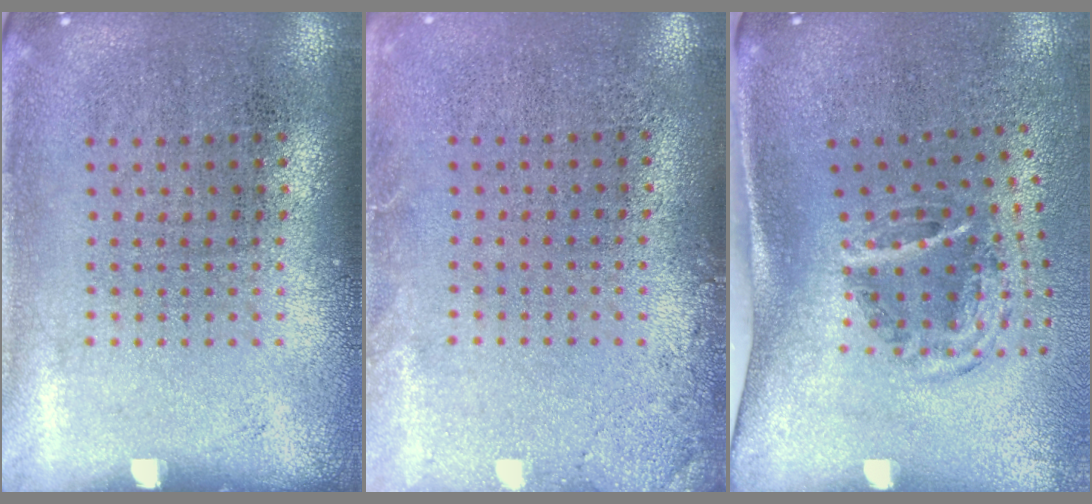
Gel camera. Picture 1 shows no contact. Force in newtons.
{"total": 1.4, "press": 1.4, "slide": 0.3}
{"total": 2.1, "press": 1.2, "slide": 1.7}